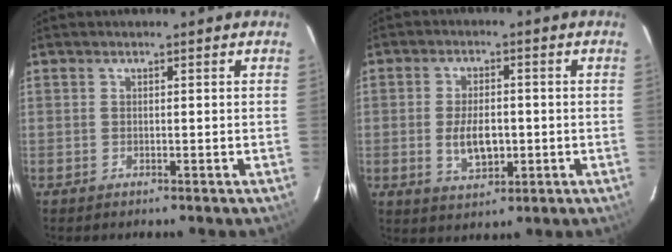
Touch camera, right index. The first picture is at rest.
{"total": 7.0, "force": [-1.1, 3.8, 5.8], "torque": [-0.114, -0.006, -0.012]}